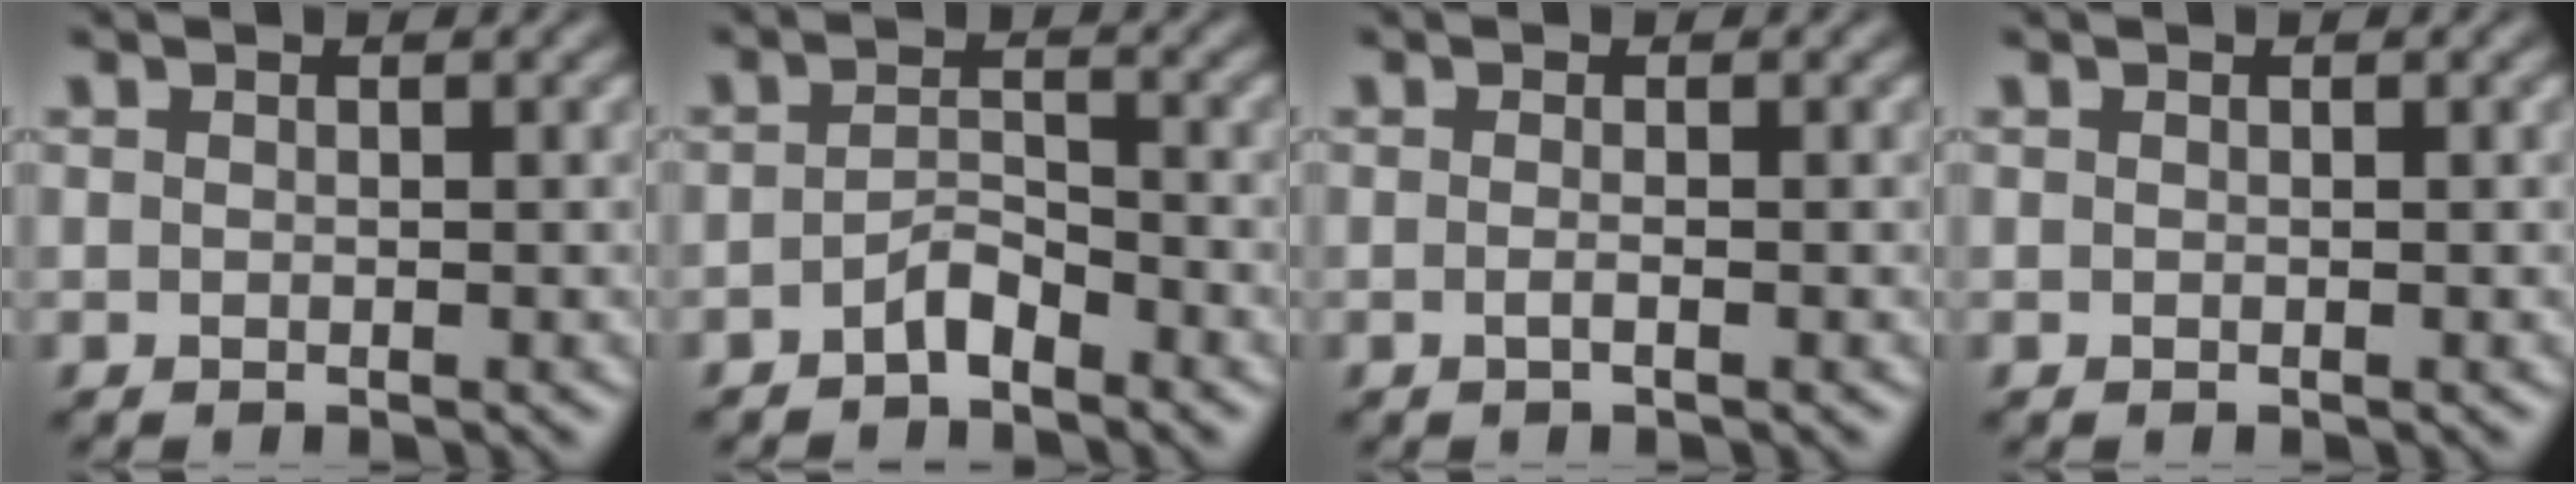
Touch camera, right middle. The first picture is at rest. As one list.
[{"total": 1.9, "force": [-1.5, 0.6, 1.0], "torque": [-0.020, 0.011, -0.030]}, {"total": 0.6, "force": [-0.3, -0.1, 0.5], "torque": [-0.013, 0.002, -0.004]}, {"total": 0.0}]